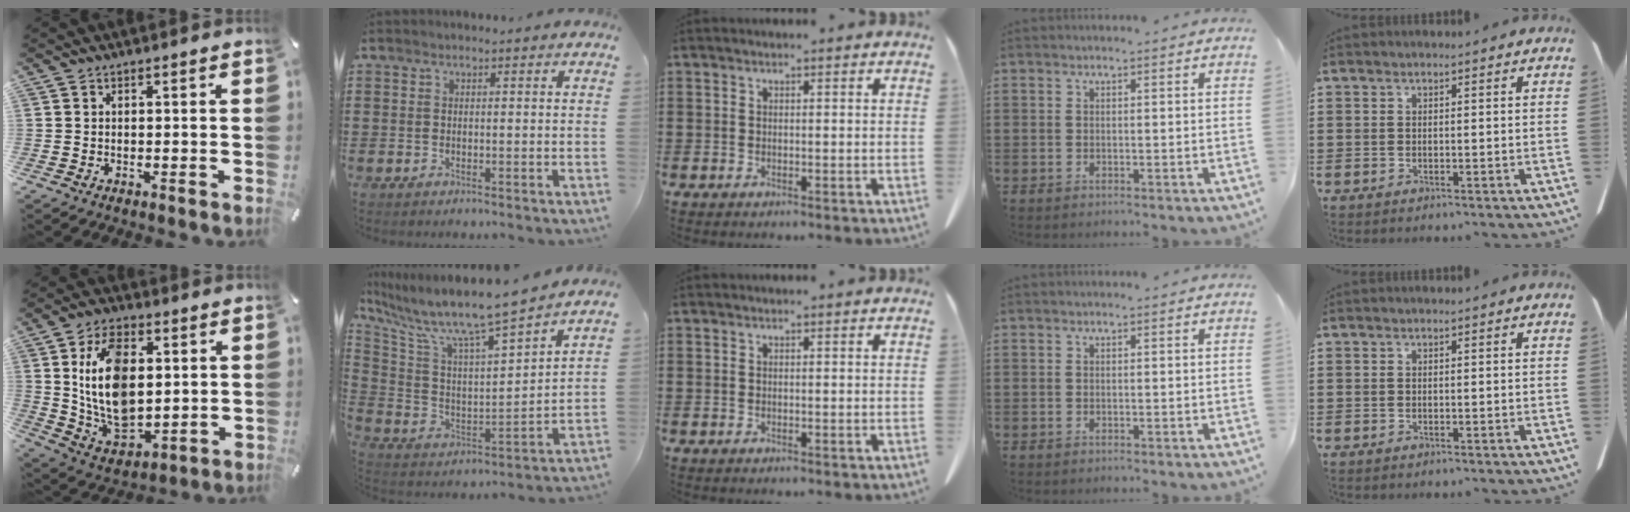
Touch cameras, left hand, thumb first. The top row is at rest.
{"thumb": {"total": 16.5, "force": [3.1, 10.7, 12.2], "torque": [-0.258, -0.010, 0.054]}, "index": {"total": 9.5, "force": [8.1, 0.2, 4.9], "torque": [-0.132, -0.067, 0.128]}}